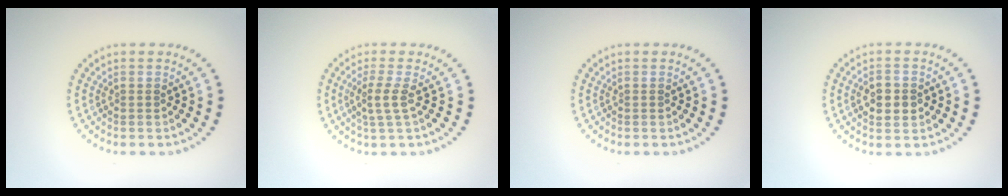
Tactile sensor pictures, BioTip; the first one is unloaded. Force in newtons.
{"total": 2.1, "press": 1.6, "slide": 1.4}
{"total": 0.0}
{"total": 3.0, "press": 3.0, "slide": 0.0}